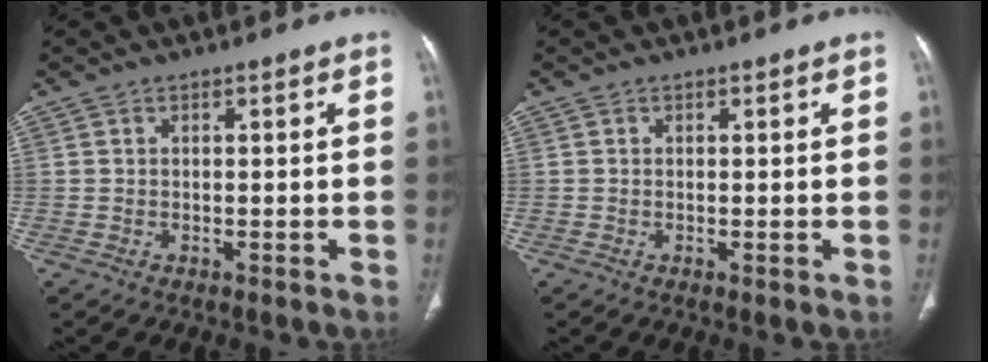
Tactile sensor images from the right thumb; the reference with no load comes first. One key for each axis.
{"total": 0.0}